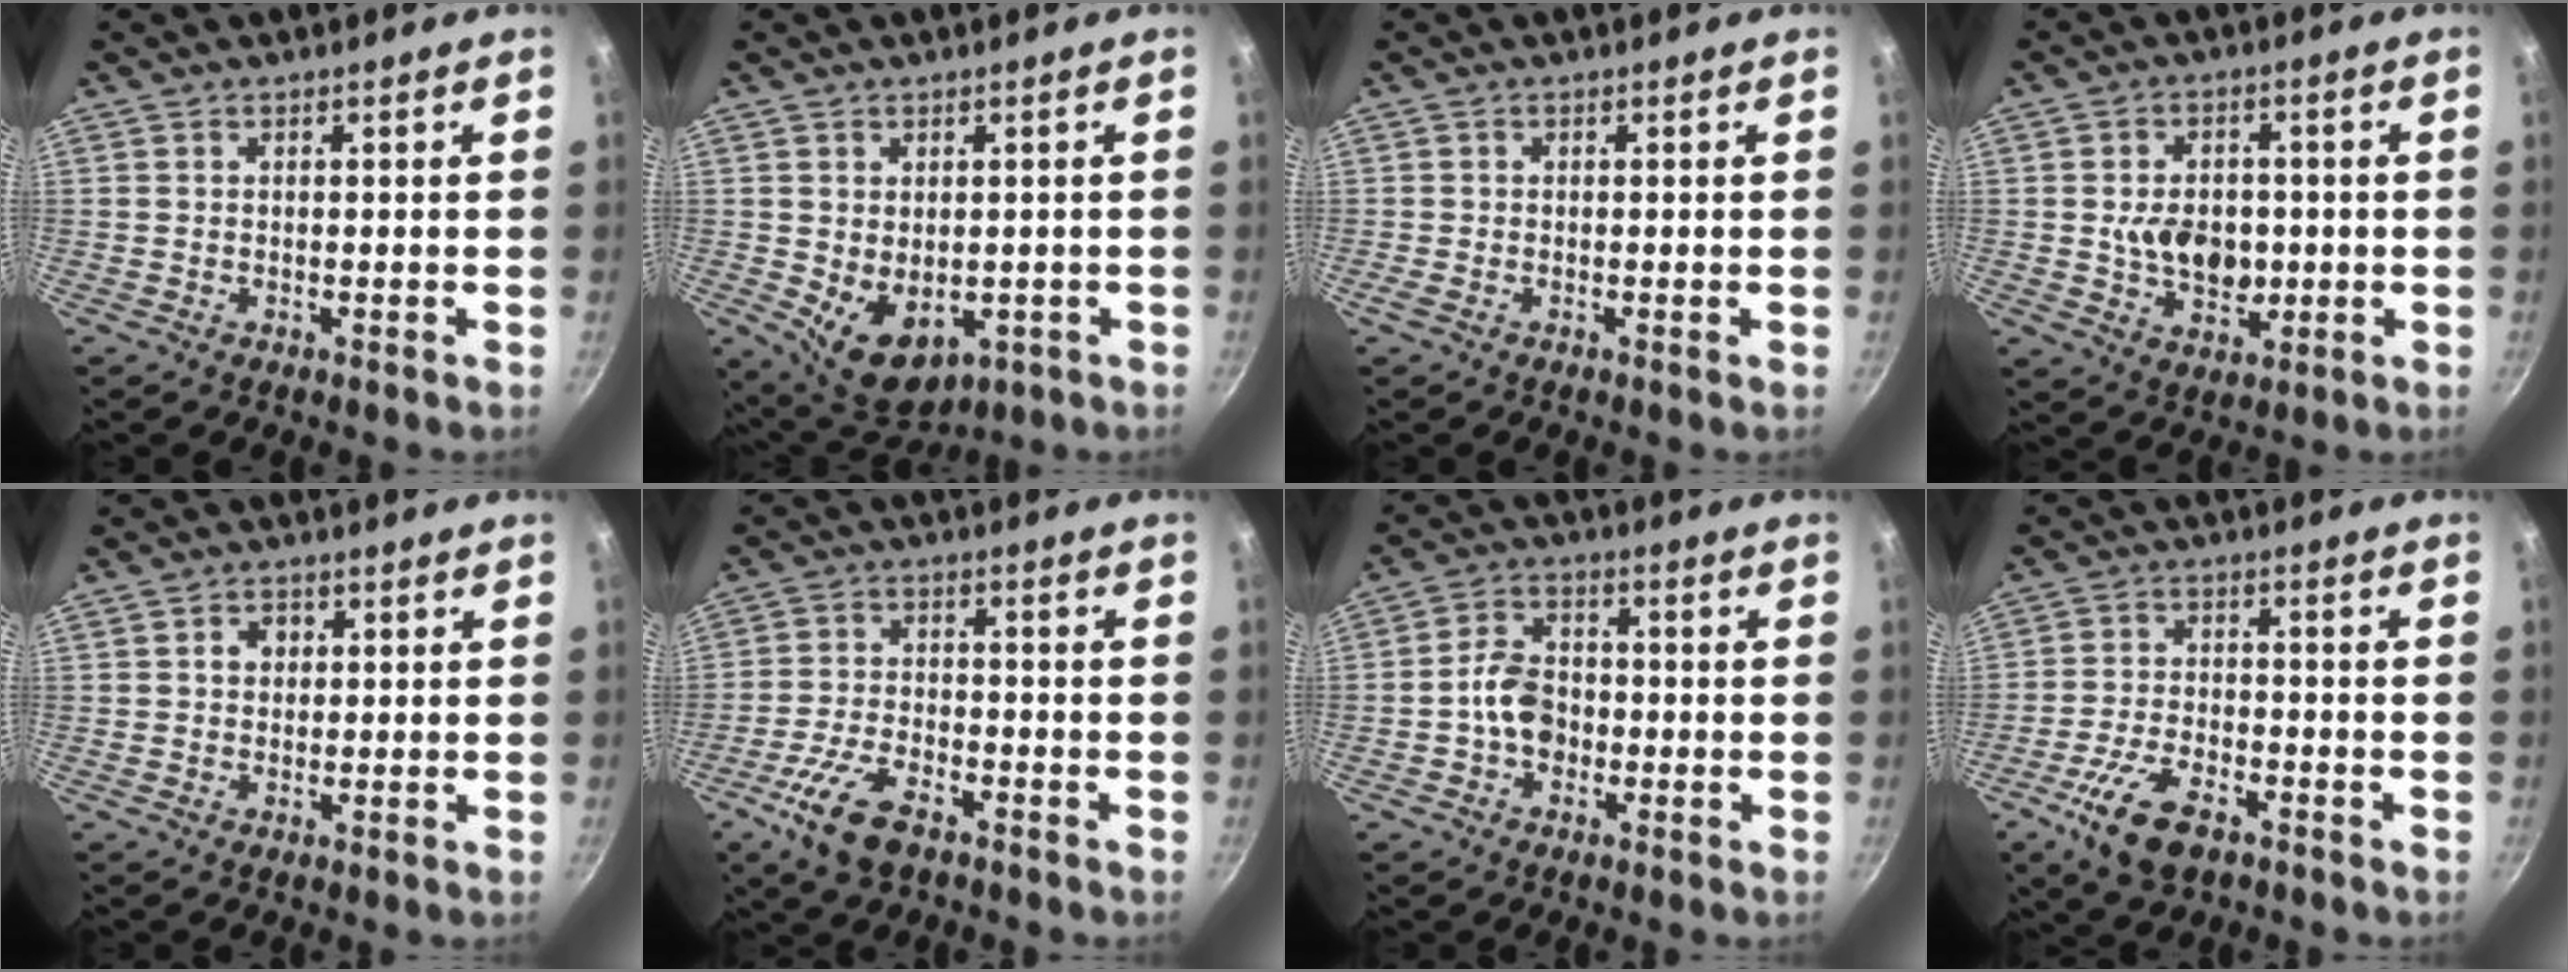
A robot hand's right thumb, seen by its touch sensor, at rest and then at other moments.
{"total": 8.4, "force": [-1.0, 5.8, 6.0], "torque": [-0.075, -0.015, 0.006]}
{"total": 0.9, "force": [-0.4, 0.3, 0.7], "torque": [-0.018, 0.000, -0.013]}
{"total": 9.0, "force": [-0.3, 6.7, 6.0], "torque": [-0.070, -0.004, -0.001]}
{"total": 2.6, "force": [0.5, 2.2, 1.2], "torque": [-0.004, 0.004, 0.006]}
{"total": 9.4, "force": [-5.5, 4.2, 6.3], "torque": [-0.128, 0.024, -0.109]}
{"total": 7.0, "force": [-1.6, 5.3, 4.3], "torque": [-0.052, 0.024, -0.037]}
{"total": 10.2, "force": [-5.6, 4.8, 7.0], "torque": [-0.133, 0.023, -0.106]}